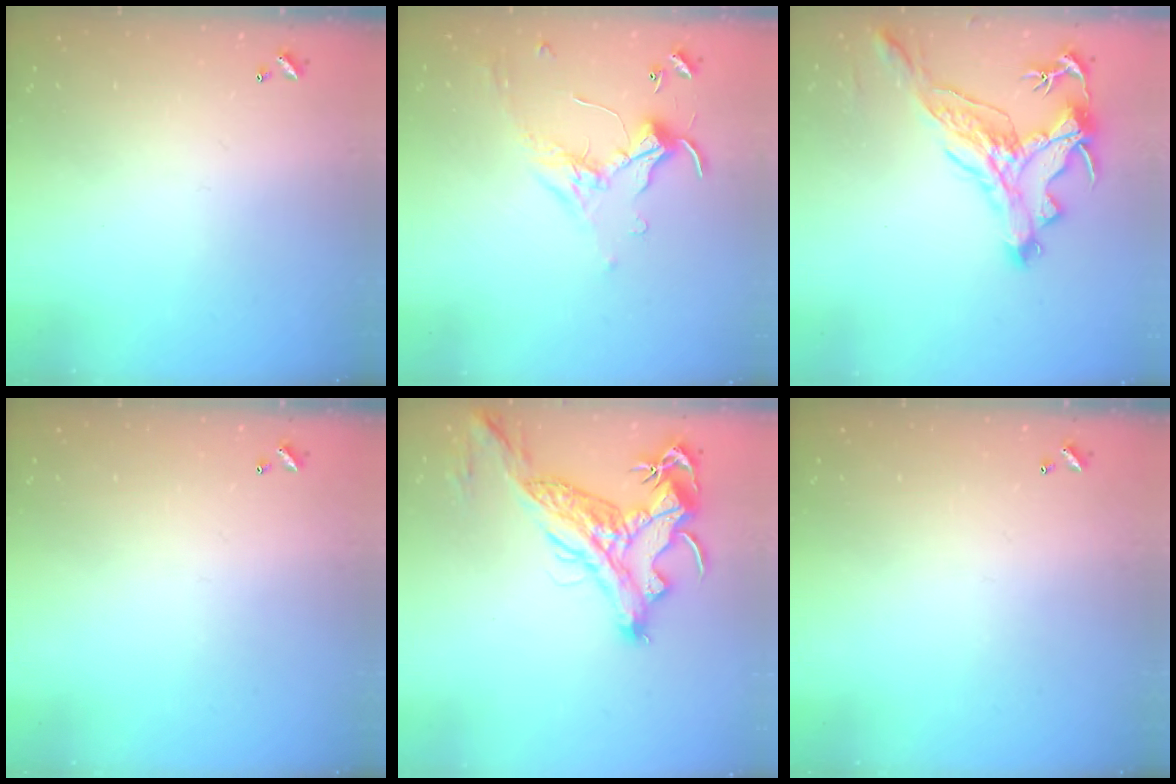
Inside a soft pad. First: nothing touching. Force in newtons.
{"total": 0.0}
{"total": 3.9, "press": 3.5, "slide": 1.6}
{"total": 0.0}
{"total": 4.5, "press": 4.3, "slide": 1.3}
{"total": 0.0}